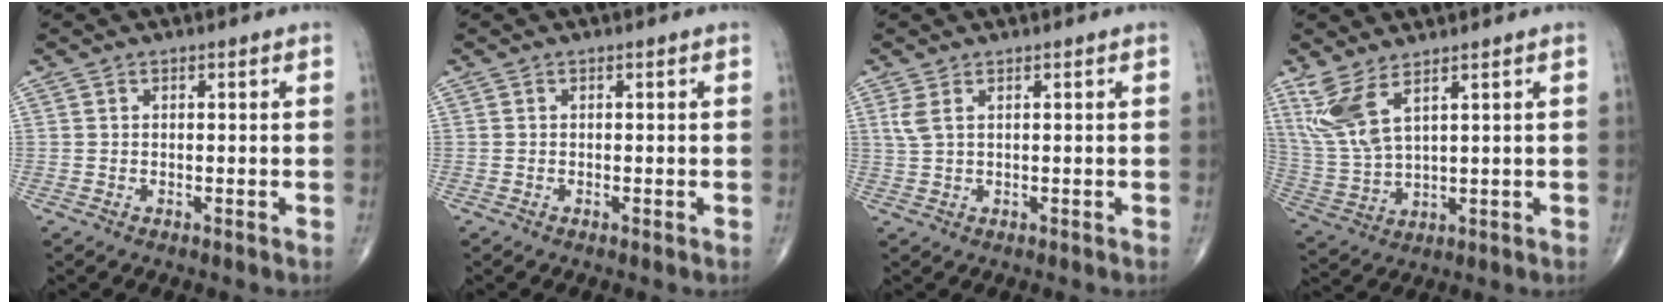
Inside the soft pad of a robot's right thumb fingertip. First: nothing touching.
{"total": 0.0}
{"total": 2.3, "force": [1.0, 0.8, 1.9], "torque": [-0.052, 0.007, 0.031]}
{"total": 9.0, "force": [5.2, 2.9, 6.7], "torque": [-0.161, -0.022, 0.124]}